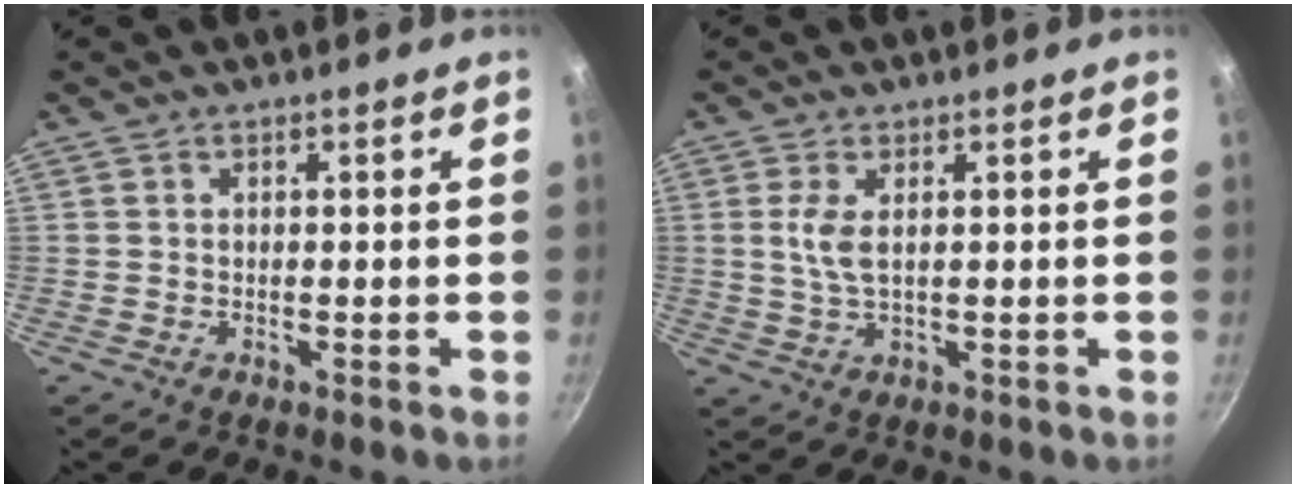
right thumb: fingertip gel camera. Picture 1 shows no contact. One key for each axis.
{"total": 4.3, "fx": 1.0, "fy": 1.8, "fz": 3.8, "tx": -0.081, "ty": -0.004, "tz": 0.021}